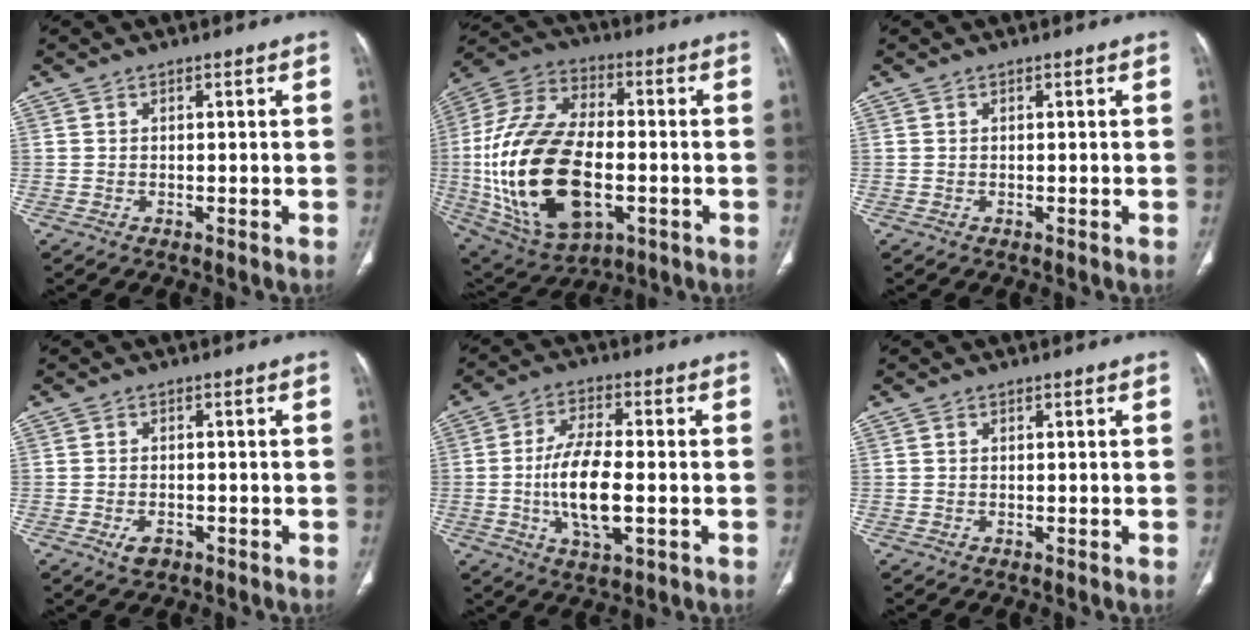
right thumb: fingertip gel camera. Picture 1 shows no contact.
{"total": 26.7, "force": [-4.1, 15.0, 21.7], "torque": [-0.430, 0.009, -0.051]}
{"total": 0.0}
{"total": 2.9, "force": [-1.5, 1.8, 1.8], "torque": [-0.030, 0.003, -0.018]}
{"total": 11.5, "force": [-1.7, 4.5, 10.5], "torque": [-0.202, 0.003, -0.031]}
{"total": 0.0}